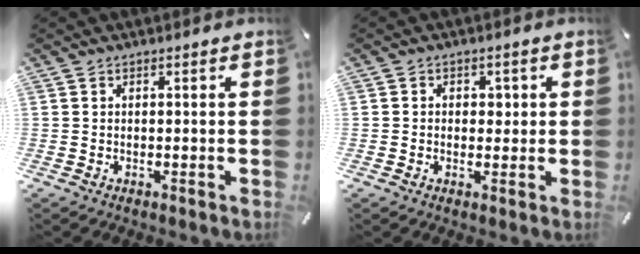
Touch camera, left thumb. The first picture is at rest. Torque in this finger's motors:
{"motor_torque": [0.04, -0.22, 0.10, 0.18, -0.09]}